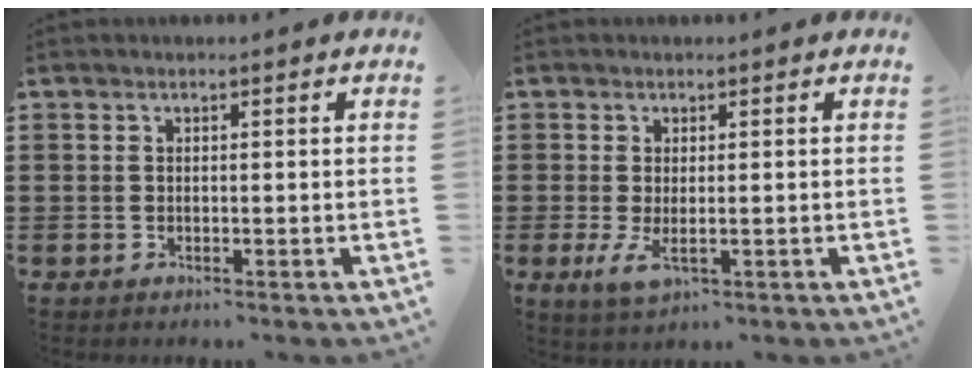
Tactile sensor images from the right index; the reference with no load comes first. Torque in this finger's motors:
{"motor_torque": [0.66, -0.18, 0.16, 0.07]}